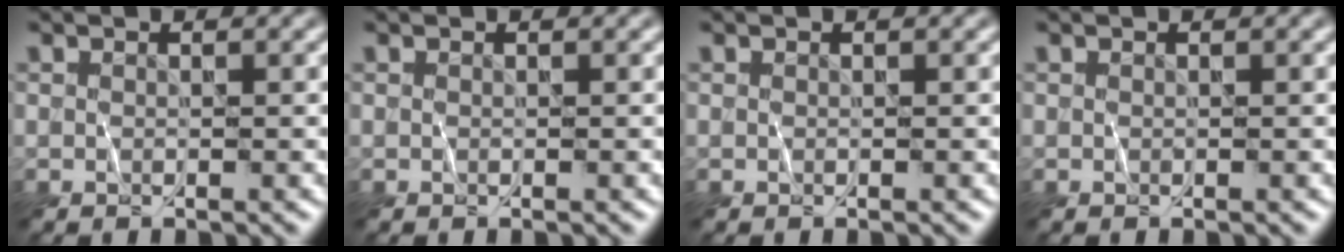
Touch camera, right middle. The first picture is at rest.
{"total": 0.0}
{"total": 0.0}
{"total": 0.0}